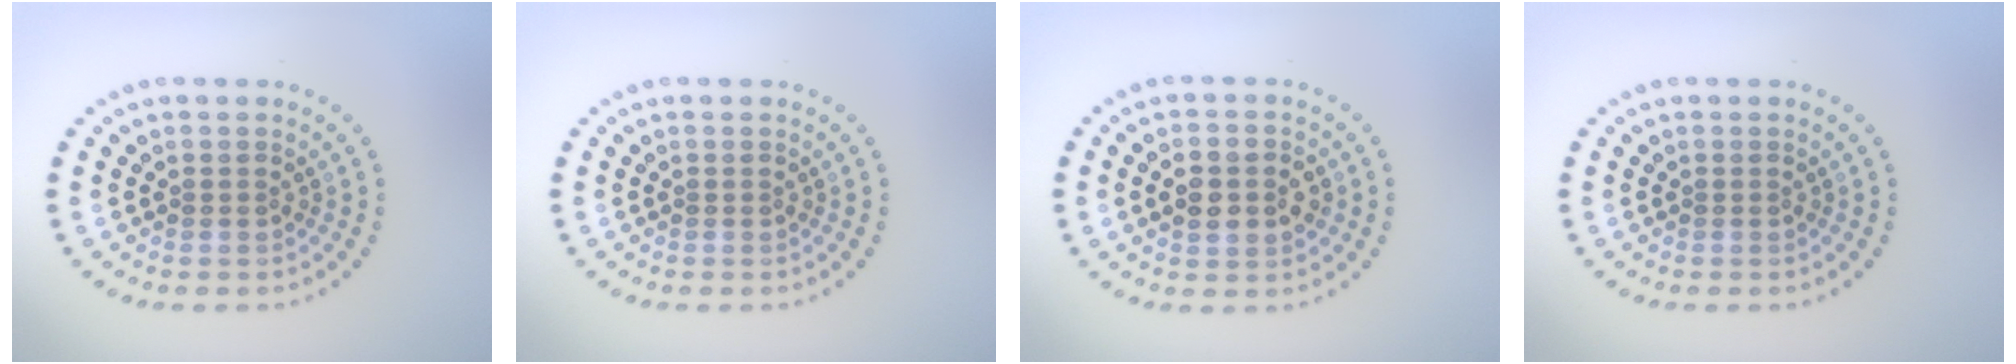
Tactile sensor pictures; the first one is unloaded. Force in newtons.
{"total": 0.0}
{"total": 3.7, "press": 3.7, "slide": 0.1}
{"total": 0.0}